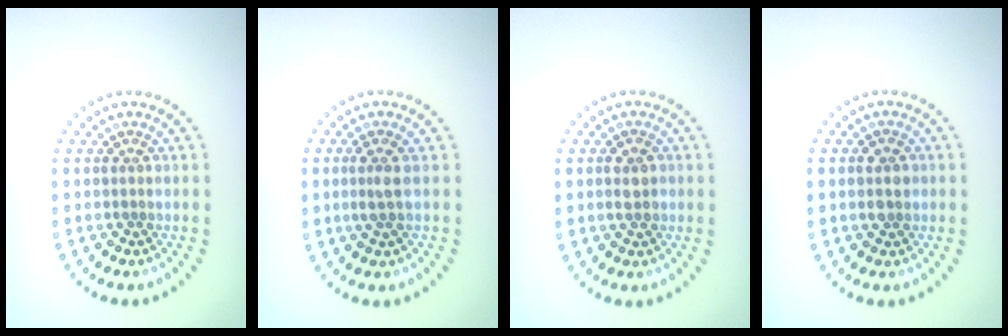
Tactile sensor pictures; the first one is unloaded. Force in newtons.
{"total": 1.6, "press": 1.3, "slide": 0.9}
{"total": 1.7, "press": 1.7, "slide": 0.2}
{"total": 2.3, "press": 2.3, "slide": 0.1}